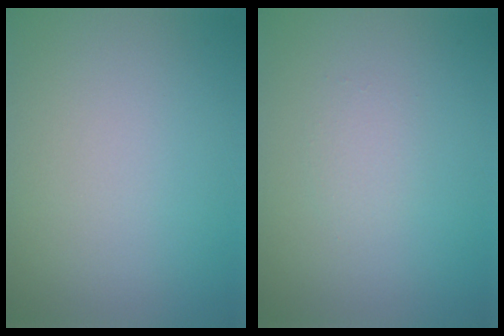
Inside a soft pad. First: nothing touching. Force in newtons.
{"total": 1.0, "press": 1.0, "slide": 0.0}